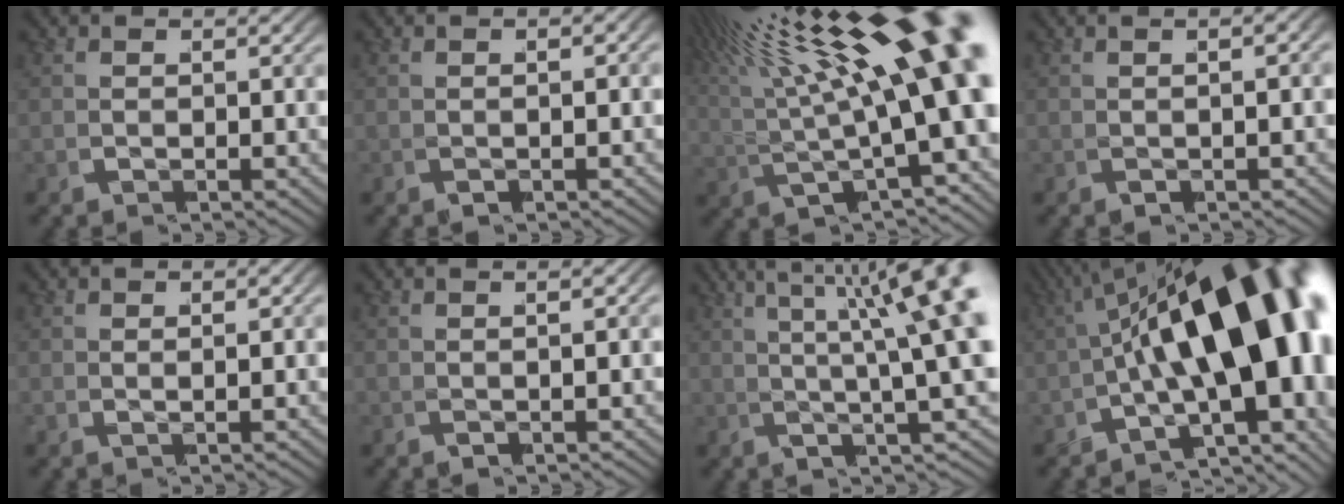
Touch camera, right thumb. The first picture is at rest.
{"total": 2.8, "force": [-0.1, 1.6, 2.3], "torque": [-0.035, 0.002, -0.006]}
{"total": 10.8, "force": [3.1, 4.6, 9.3], "torque": [-0.129, 0.014, 0.042]}
{"total": 3.9, "force": [0.4, 1.9, 3.4], "torque": [-0.042, 0.011, -0.001]}
{"total": 0.6, "force": [0.4, -0.2, 0.4], "torque": [0.000, 0.009, 0.002]}
{"total": 3.1, "force": [0.4, 1.5, 2.7], "torque": [-0.036, 0.005, 0.001]}
{"total": 8.0, "force": [1.5, 3.4, 7.1], "torque": [-0.090, -0.002, 0.017]}
{"total": 17.6, "force": [-1.2, 9.1, 15.0], "torque": [-0.224, -0.031, -0.013]}